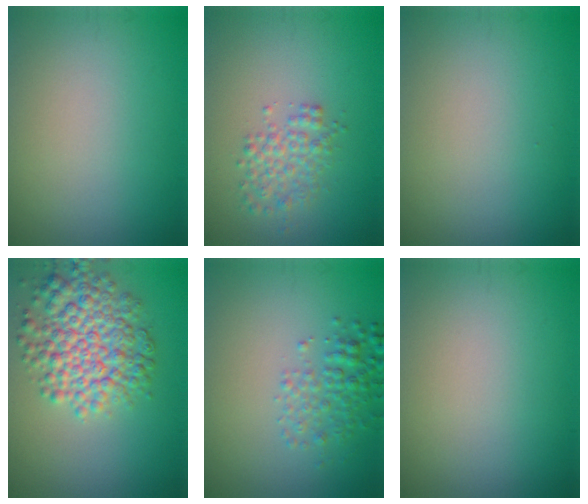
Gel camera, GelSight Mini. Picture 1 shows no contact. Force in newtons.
{"total": 2.6, "press": 2.6, "slide": 0.1}
{"total": 0.0}
{"total": 7.1, "press": 7.1, "slide": 0.2}
{"total": 2.6, "press": 2.6, "slide": 0.1}
{"total": 0.0}